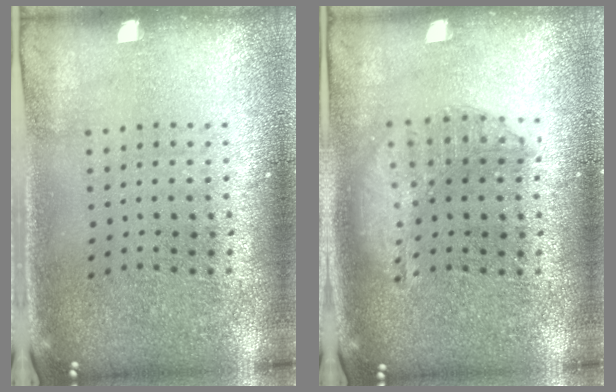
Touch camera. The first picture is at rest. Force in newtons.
{"total": 1.3, "press": 1.3, "slide": 0.4}